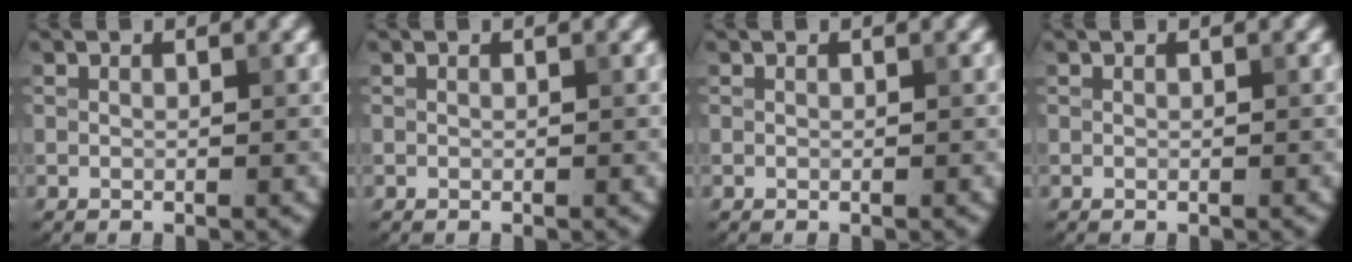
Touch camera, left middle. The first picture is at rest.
{"total": 0.0}
{"total": 0.0}
{"total": 0.0}